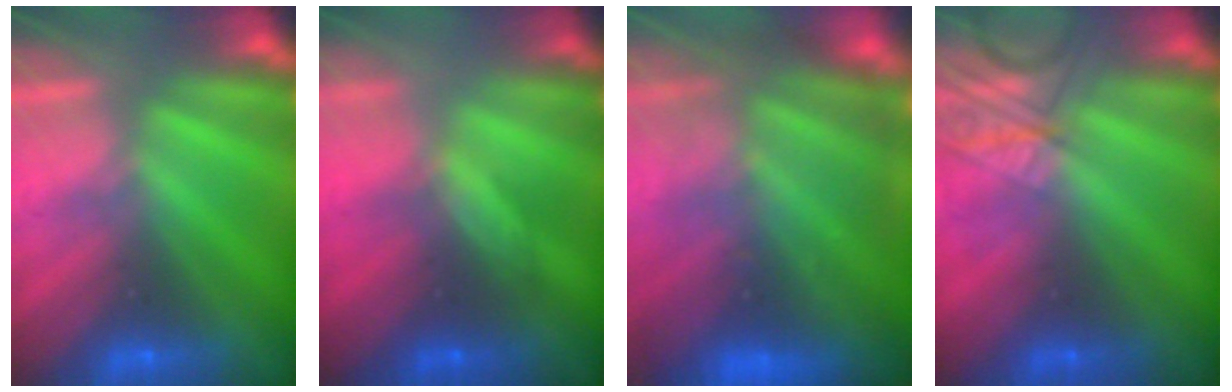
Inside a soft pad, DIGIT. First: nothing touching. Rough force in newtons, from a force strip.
{"total": 1.6}
{"total": 7.5}
{"total": 2.3}